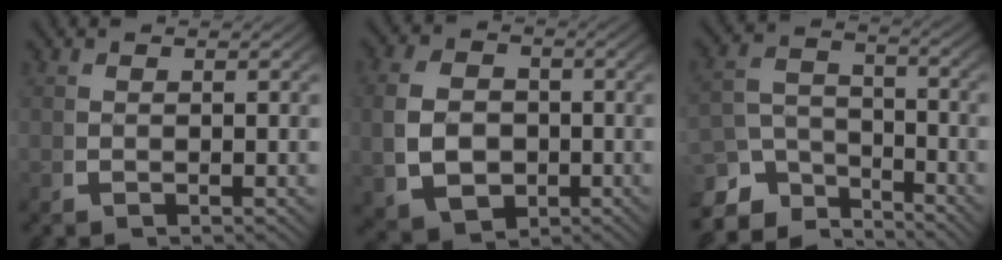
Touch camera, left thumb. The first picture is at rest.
{"total": 7.4, "force": [-0.8, 5.8, 4.6], "torque": [-0.095, -0.031, 0.004]}
{"total": 7.3, "force": [-3.6, 5.1, 3.9], "torque": [-0.061, -0.024, -0.058]}